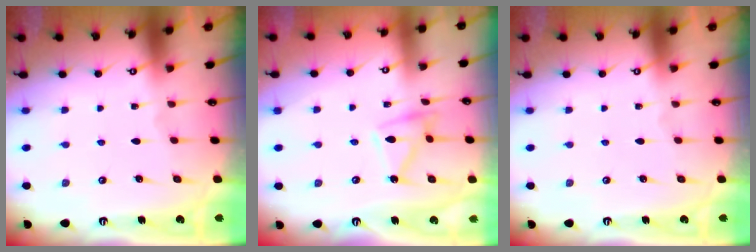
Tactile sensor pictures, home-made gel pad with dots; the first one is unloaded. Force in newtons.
{"total": 10.5, "press": 10.5, "slide": 0.3}
{"total": 0.0}